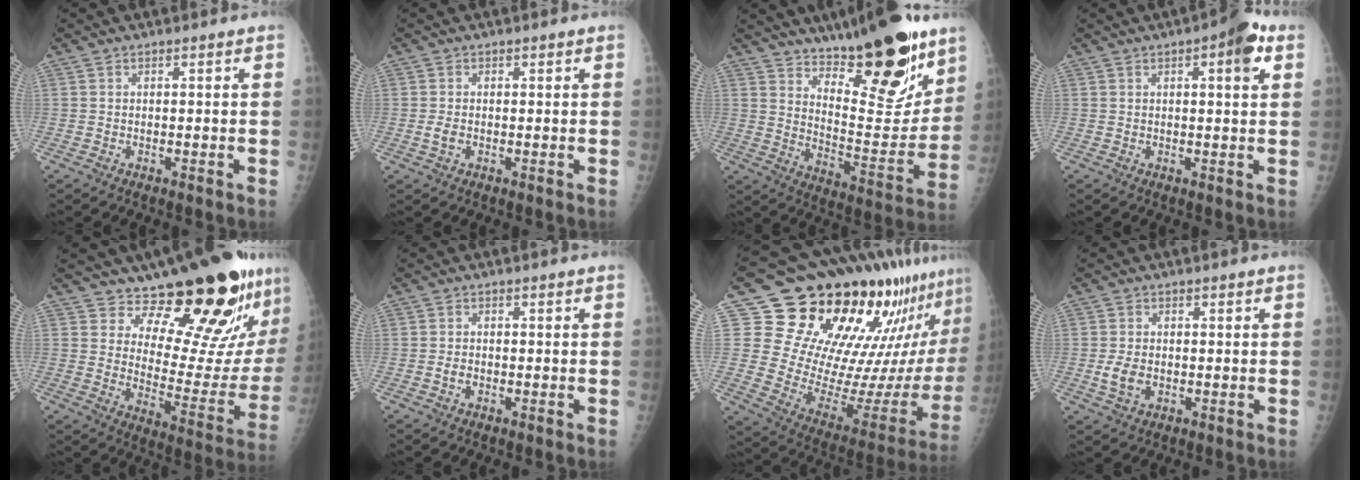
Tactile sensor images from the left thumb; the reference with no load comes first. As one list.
[{"total": 1.9, "force": [-0.2, 1.4, 1.3], "torque": [-0.022, -0.001, -0.003]}, {"total": 21.7, "force": [14.2, 7.7, 14.5], "torque": [-0.163, -0.094, 0.222]}, {"total": 6.3, "force": [2.5, 1.8, 5.5], "torque": [-0.063, -0.002, 0.025]}, {"total": 21.9, "force": [16.3, 7.0, 12.7], "torque": [-0.138, -0.136, 0.226]}, {"total": 1.2, "force": [-0.2, 1.0, 0.7], "torque": [-0.008, 0.002, -0.003]}, {"total": 28.8, "force": [20.1, 10.6, 17.6], "torque": [-0.232, -0.109, 0.298]}, {"total": 4.0, "force": [-0.6, 2.9, 2.8], "torque": [-0.051, -0.003, -0.008]}]